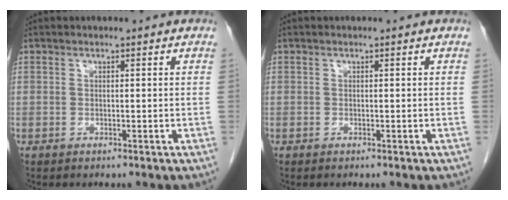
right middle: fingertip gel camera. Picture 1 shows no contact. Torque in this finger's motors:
{"motor_torque": [0.05, -0.04, -0.02, -0.02]}